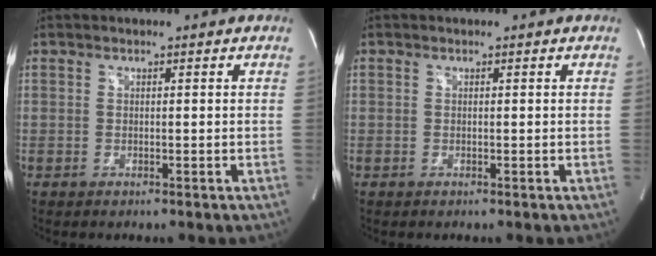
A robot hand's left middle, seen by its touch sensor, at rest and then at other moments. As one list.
[{"total": 0.0}]